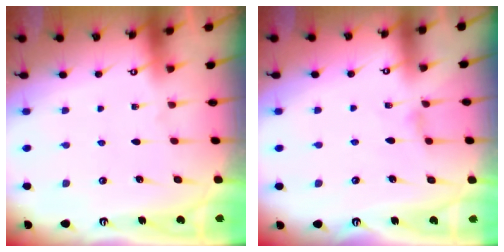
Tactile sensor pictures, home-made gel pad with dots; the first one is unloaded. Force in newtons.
{"total": 1.1, "press": 1.1, "slide": 0.4}